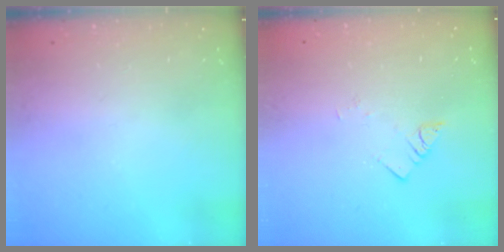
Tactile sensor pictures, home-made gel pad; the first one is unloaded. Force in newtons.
{"total": 2.9, "press": 2.8, "slide": 0.6}